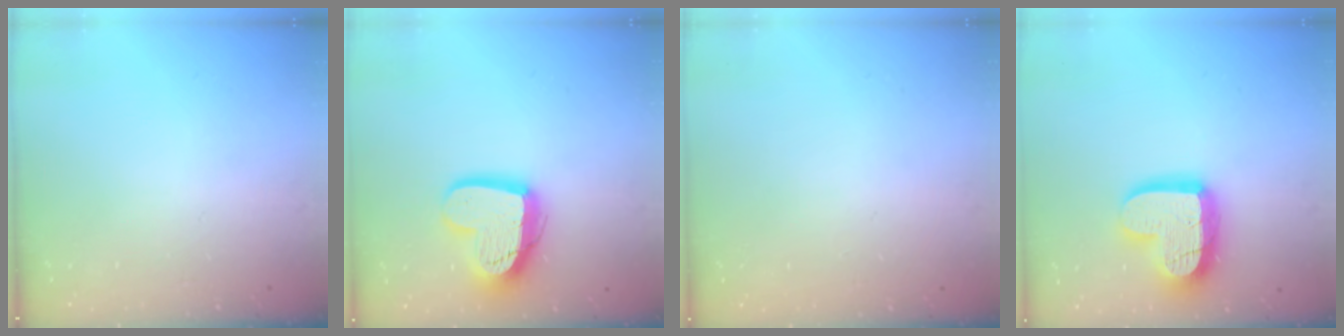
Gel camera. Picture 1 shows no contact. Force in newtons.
{"total": 16.7, "press": 16.6, "slide": 1.4}
{"total": 0.0}
{"total": 17.4, "press": 17.4, "slide": 1.7}